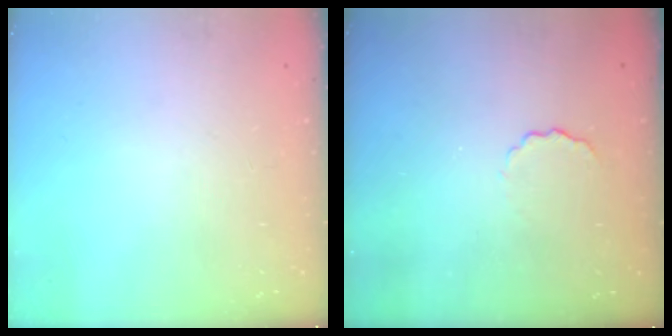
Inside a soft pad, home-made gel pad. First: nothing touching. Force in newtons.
{"total": 3.5, "press": 3.4, "slide": 0.8}